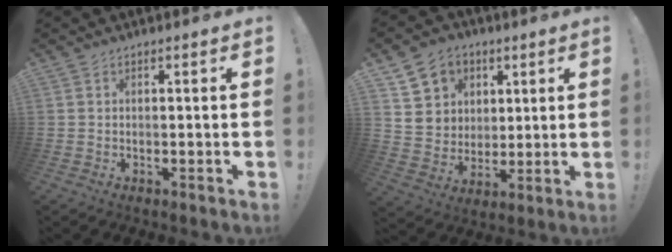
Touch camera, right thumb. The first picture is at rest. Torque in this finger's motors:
{"motor_torque": [-0.13, 0.47, 0.23, 0.15, 0.03]}